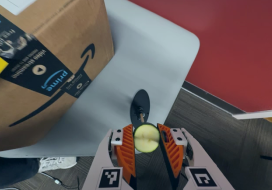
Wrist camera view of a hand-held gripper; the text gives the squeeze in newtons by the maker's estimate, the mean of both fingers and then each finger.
{"total": 7.5, "left": 7.4, "right": 7.5}